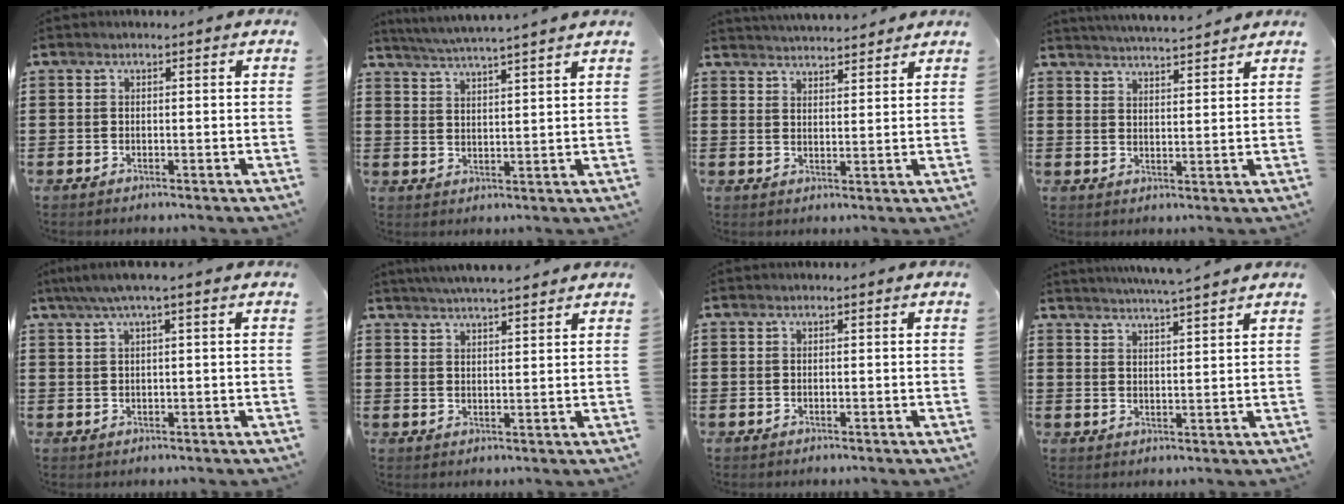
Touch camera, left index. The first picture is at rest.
{"total": 4.2, "force": [3.9, -1.0, 1.0], "torque": [-0.033, -0.020, 0.068]}
{"total": 3.3, "force": [3.3, -0.1, 0.0], "torque": [-0.010, -0.012, 0.061]}
{"total": 3.8, "force": [3.7, -0.3, 0.4], "torque": [-0.020, -0.017, 0.066]}
{"total": 2.2, "force": [0.8, 0.0, 2.1], "torque": [-0.040, -0.001, 0.013]}
{"total": 3.8, "force": [3.6, -0.1, 1.1], "torque": [-0.032, -0.008, 0.065]}
{"total": 0.0}
{"total": 4.0, "force": [3.8, -0.5, 1.1], "torque": [-0.035, -0.017, 0.067]}